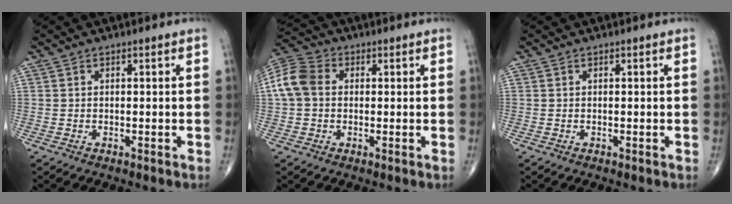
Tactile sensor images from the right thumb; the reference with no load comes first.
{"total": 8.4, "force": [0.7, 6.5, 5.3], "torque": [-0.109, 0.026, 0.005]}
{"total": 0.0}